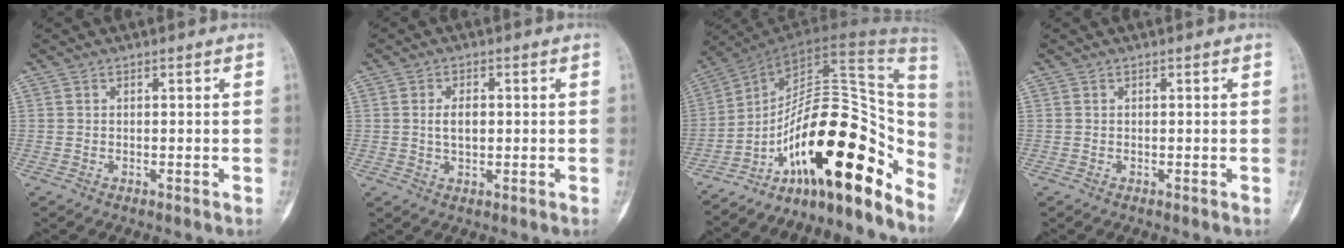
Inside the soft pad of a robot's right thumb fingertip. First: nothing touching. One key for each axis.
{"total": 3.7, "fx": 0.2, "fy": 2.1, "fz": 3.0, "tx": -0.047, "ty": 0.002, "tz": 0.003}
{"total": 22.6, "fx": -13.4, "fy": 8.1, "fz": 16.3, "tx": -0.189, "ty": 0.140, "tz": -0.215}
{"total": 0.0}